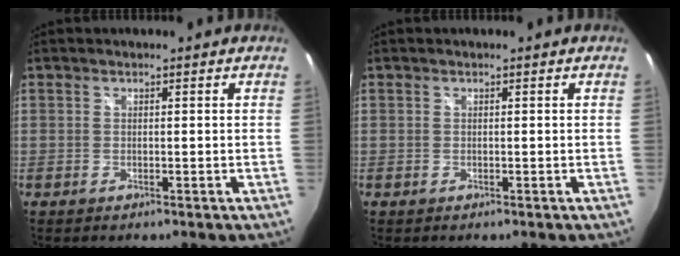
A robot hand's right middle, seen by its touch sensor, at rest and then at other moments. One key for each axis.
{"total": 0.0}